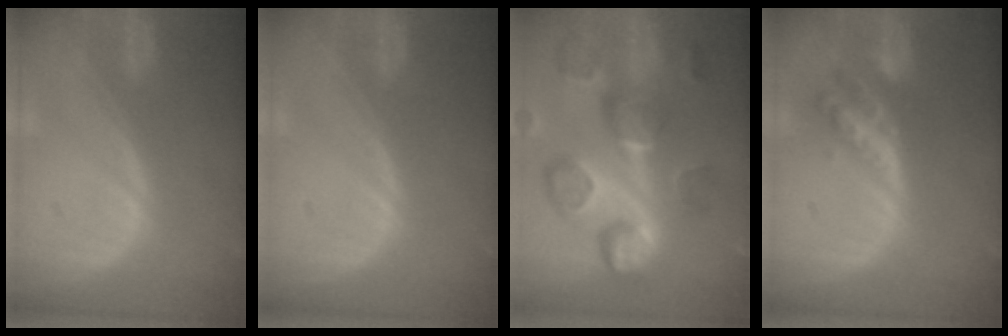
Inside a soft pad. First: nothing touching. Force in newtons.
{"total": 0.0}
{"total": 12.7, "press": 11.2, "slide": 6.0}
{"total": 6.1, "press": 5.3, "slide": 2.9}